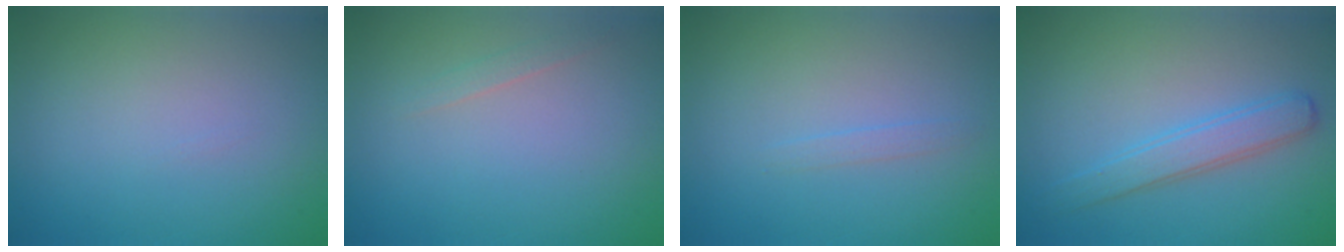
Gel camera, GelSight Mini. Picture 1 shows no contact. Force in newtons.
{"total": 0.8, "press": 0.8, "slide": 0.0}
{"total": 0.7, "press": 0.7, "slide": 0.1}
{"total": 2.8, "press": 2.8, "slide": 0.1}